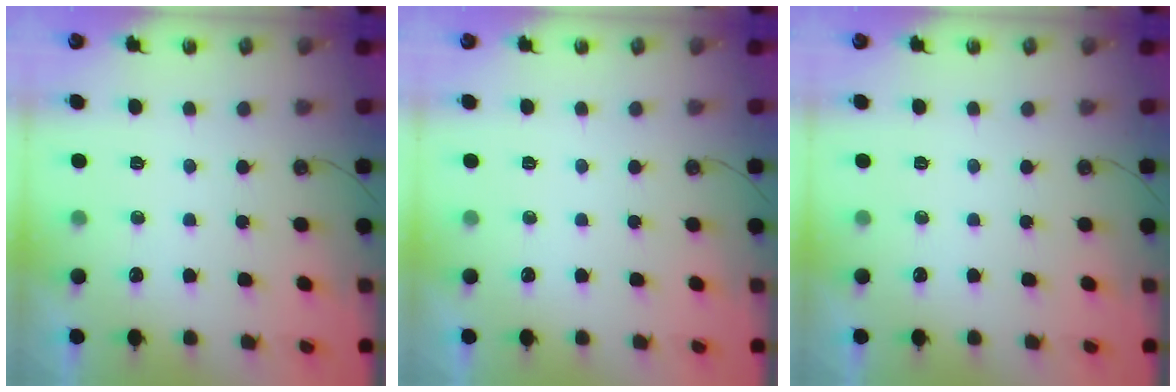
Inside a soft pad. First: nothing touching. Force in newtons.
{"total": 0.0}
{"total": 0.0}